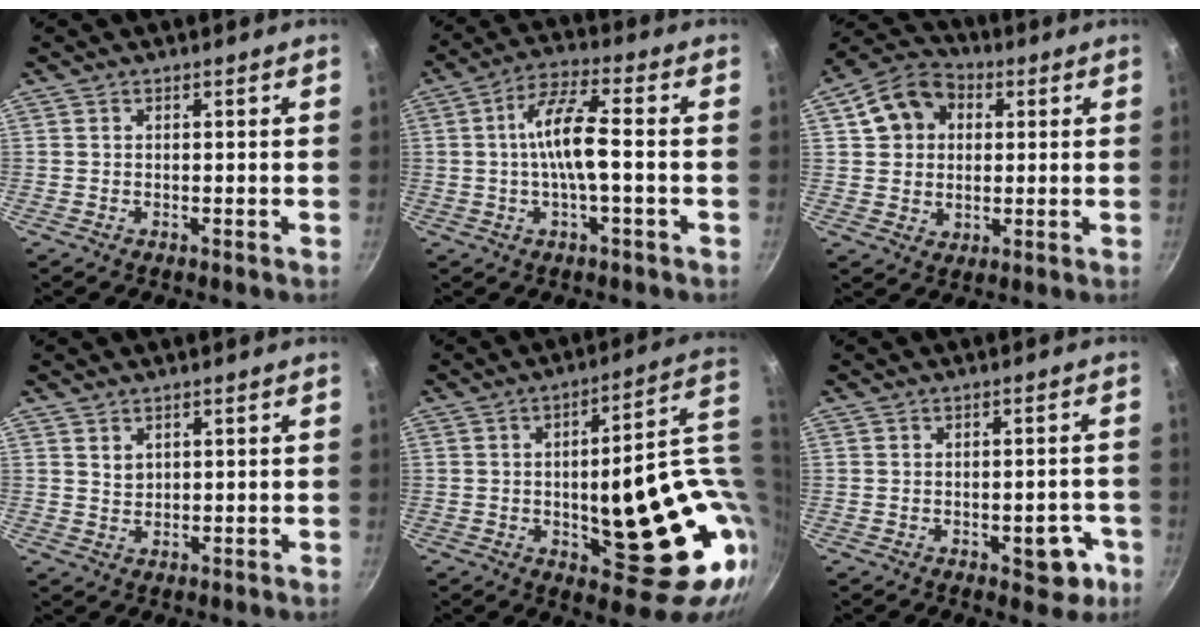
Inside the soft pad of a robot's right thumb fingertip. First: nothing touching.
{"total": 9.2, "force": [-0.7, 2.2, 8.9], "torque": [-0.169, 0.027, -0.021]}
{"total": 11.8, "force": [3.1, 9.5, 6.2], "torque": [-0.084, 0.009, 0.043]}
{"total": 2.0, "force": [1.2, 1.4, 0.8], "torque": [-0.009, -0.004, 0.025]}
{"total": 25.6, "force": [1.4, 10.1, 23.5], "torque": [-0.274, -0.009, 0.036]}
{"total": 6.2, "force": [-2.3, 3.3, 4.7], "torque": [-0.028, 0.017, -0.026]}